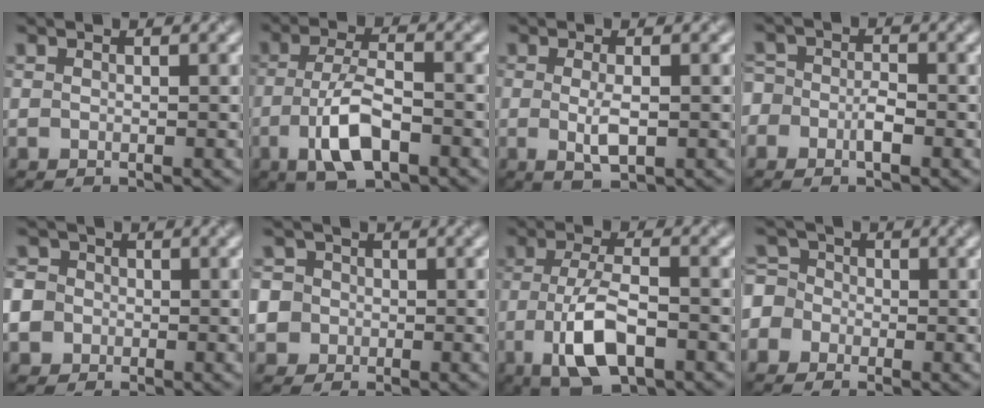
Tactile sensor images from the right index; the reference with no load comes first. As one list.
[{"total": 5.9, "force": [-2.2, 2.4, 4.9], "torque": [-0.100, 0.000, -0.044]}, {"total": 2.5, "force": [-0.2, 0.6, 2.4], "torque": [-0.049, -0.006, -0.001]}, {"total": 2.1, "force": [-1.0, 1.4, 1.2], "torque": [-0.020, 0.005, -0.026]}, {"total": 8.3, "force": [-1.7, 7.6, 2.8], "torque": [-0.062, 0.008, -0.073]}, {"total": 6.7, "force": [-0.1, 6.3, 2.1], "torque": [-0.047, 0.027, -0.029]}, {"total": 6.5, "force": [-2.0, 2.6, 5.6], "torque": [-0.113, -0.003, -0.040]}, {"total": 4.9, "force": [-1.4, 4.5, 1.4], "torque": [-0.025, 0.020, -0.051]}]